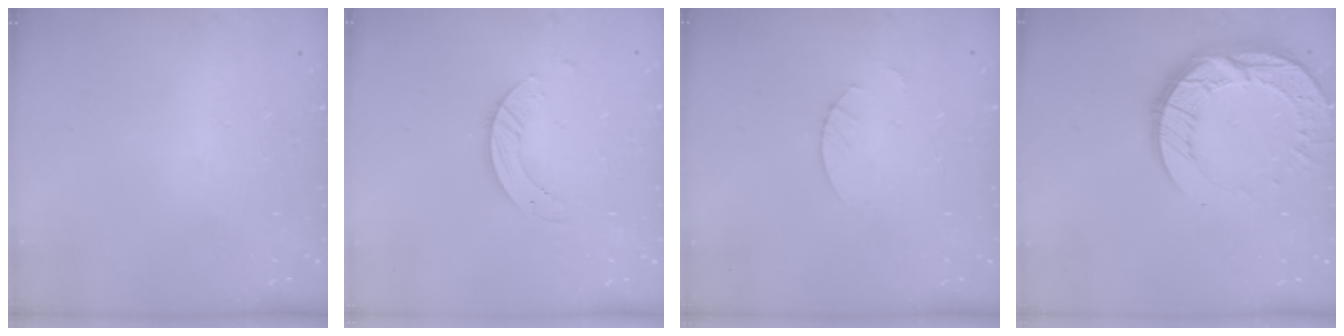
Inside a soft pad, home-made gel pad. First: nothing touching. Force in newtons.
{"total": 4.2, "press": 4.2, "slide": 0.3}
{"total": 1.8, "press": 1.8, "slide": 0.2}
{"total": 15.4, "press": 15.4, "slide": 1.2}